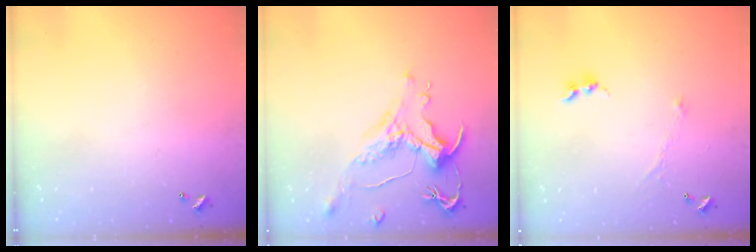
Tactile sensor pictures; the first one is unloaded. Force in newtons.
{"total": 1.7, "press": 1.1, "slide": 1.3}
{"total": 1.2, "press": 1.2, "slide": 0.1}